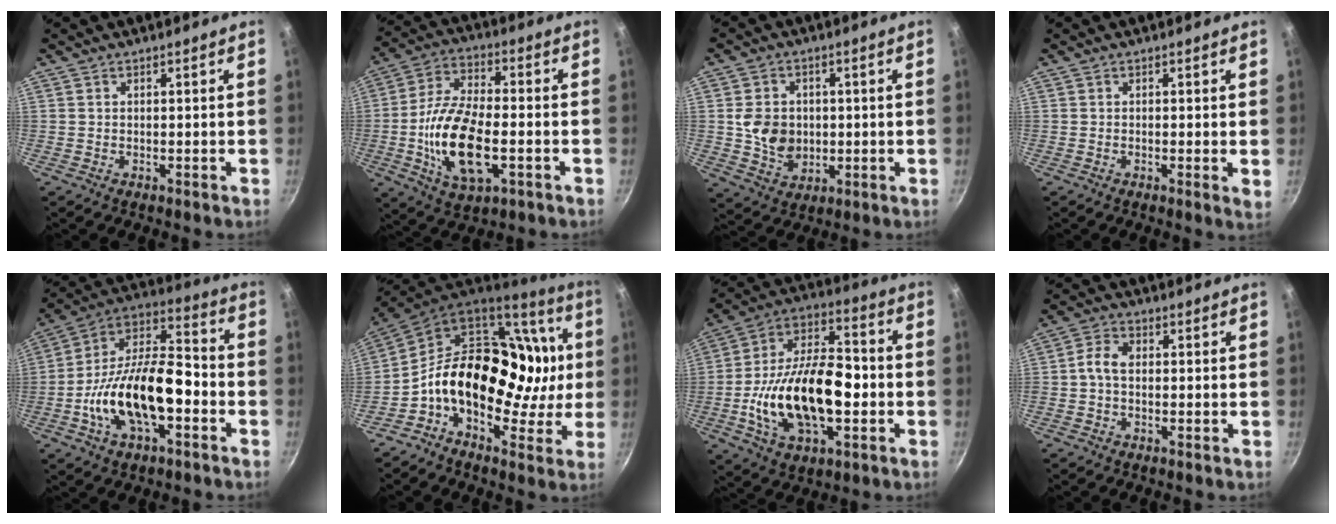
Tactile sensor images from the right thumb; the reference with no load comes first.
{"total": 16.3, "force": [-3.4, 7.7, 13.9], "torque": [-0.257, 0.016, -0.063]}
{"total": 8.9, "force": [0.1, 7.2, 5.2], "torque": [-0.073, -0.002, 0.006]}
{"total": 1.8, "force": [0.1, 0.3, 1.7], "torque": [-0.022, -0.008, -0.005]}
{"total": 20.8, "force": [-5.7, 10.2, 17.3], "torque": [-0.290, 0.047, -0.115]}
{"total": 27.4, "force": [1.6, 18.4, 20.3], "torque": [-0.290, 0.043, 0.020]}
{"total": 23.1, "force": [-3.9, 12.6, 19.0], "torque": [-0.321, 0.038, -0.071]}
{"total": 4.1, "force": [-0.2, 2.8, 3.0], "torque": [-0.061, 0.017, -0.014]}